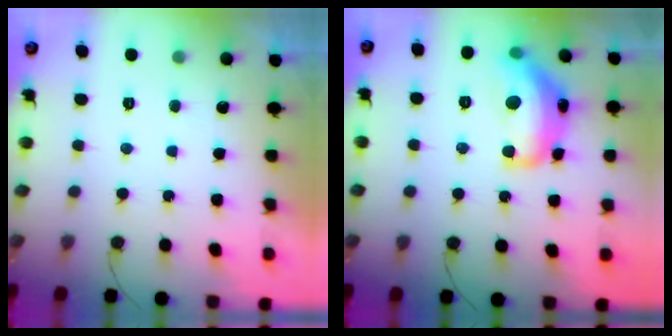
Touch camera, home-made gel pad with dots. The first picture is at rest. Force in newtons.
{"total": 17.0, "press": 16.9, "slide": 1.0}